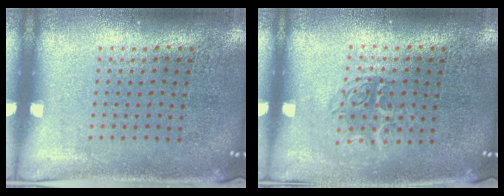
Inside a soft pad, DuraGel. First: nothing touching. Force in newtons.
{"total": 1.2, "press": 1.1, "slide": 0.5}